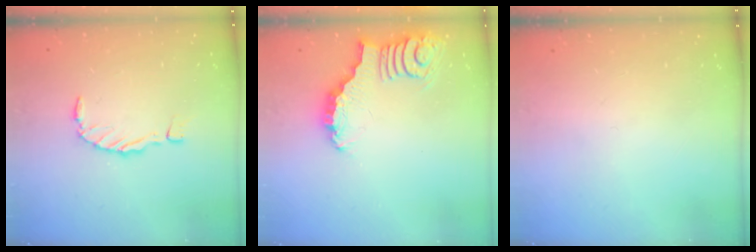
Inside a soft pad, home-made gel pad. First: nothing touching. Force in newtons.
{"total": 3.6, "press": 3.5, "slide": 0.5}
{"total": 0.0}